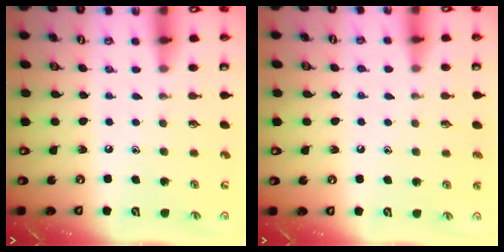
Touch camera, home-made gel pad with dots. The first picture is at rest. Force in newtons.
{"total": 4.1, "press": 4.1, "slide": 0.5}